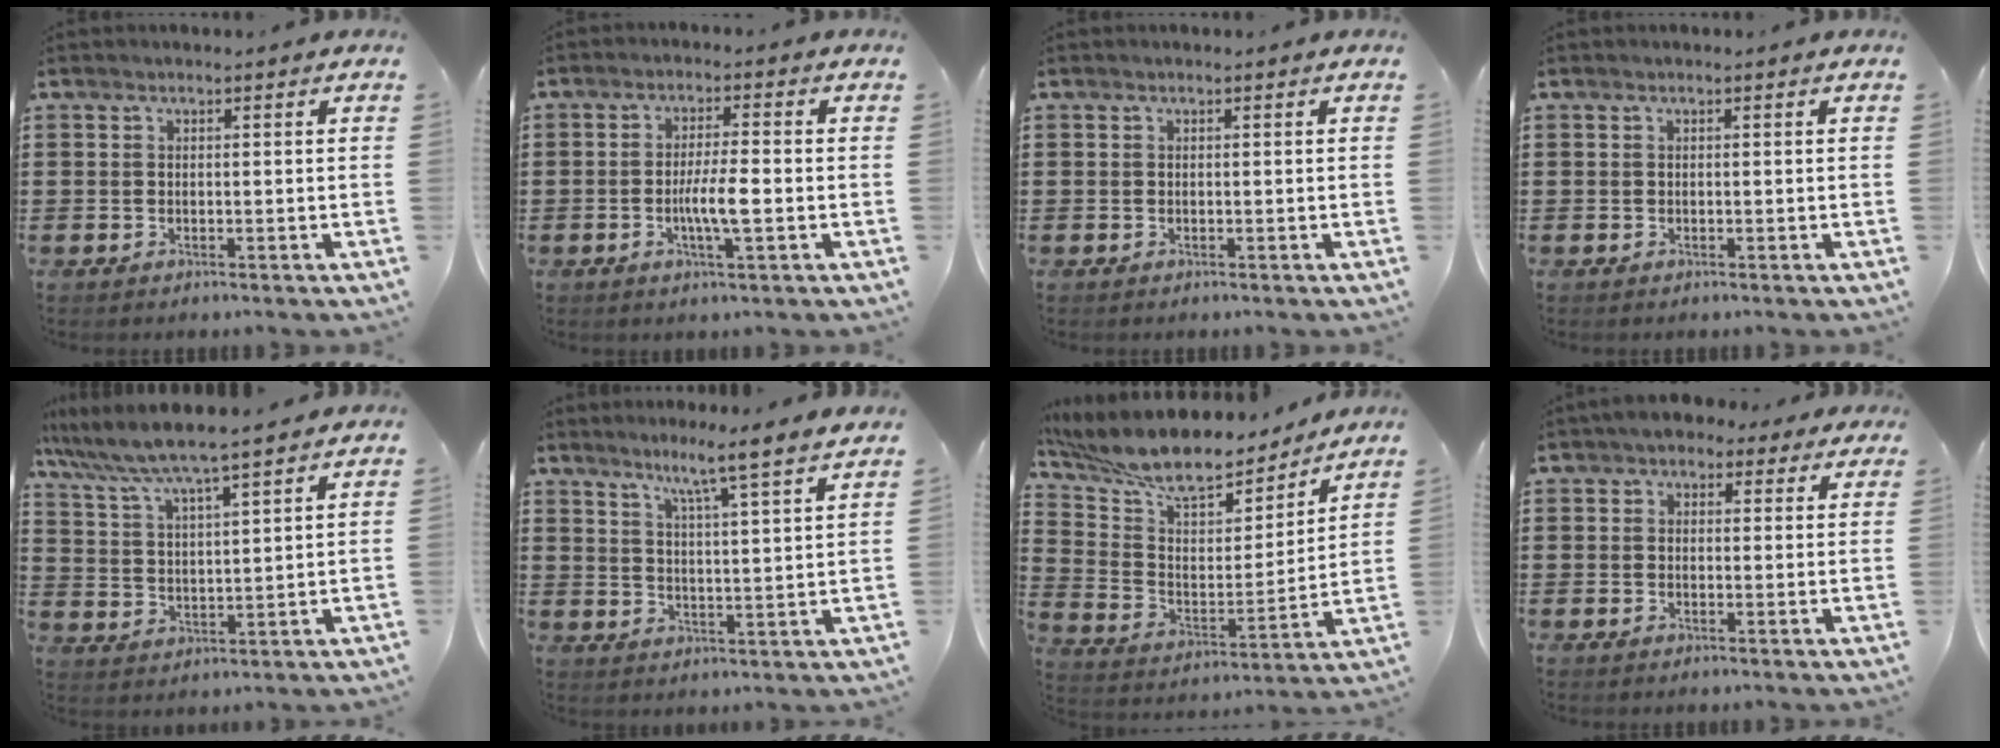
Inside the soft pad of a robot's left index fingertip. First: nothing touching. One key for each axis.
{"total": 5.2, "fx": -1.1, "fy": 0.8, "fz": 5.0, "tx": -0.100, "ty": -0.003, "tz": -0.025}
{"total": 0.0}
{"total": 0.0}
{"total": 5.7, "fx": 5.2, "fy": -0.2, "fz": 2.4, "tx": -0.071, "ty": -0.034, "tz": 0.084}
{"total": 5.8, "fx": 4.8, "fy": -1.6, "fz": 2.8, "tx": -0.064, "ty": -0.036, "tz": 0.074}
{"total": 10.3, "fx": 8.9, "fy": 3.0, "fz": 4.2, "tx": -0.116, "ty": -0.057, "tz": 0.154}
{"total": 3.2, "fx": 2.1, "fy": 2.1, "fz": 1.1, "tx": -0.023, "ty": 0.008, "tz": 0.036}